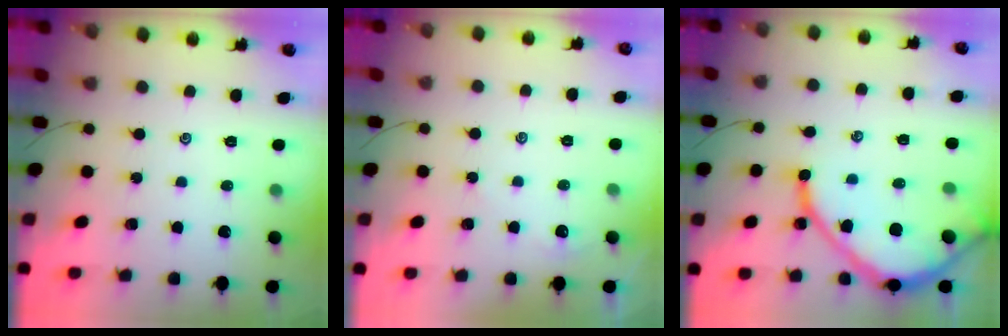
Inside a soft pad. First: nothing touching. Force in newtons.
{"total": 1.4, "press": 1.4, "slide": 0.2}
{"total": 13.6, "press": 13.5, "slide": 1.6}